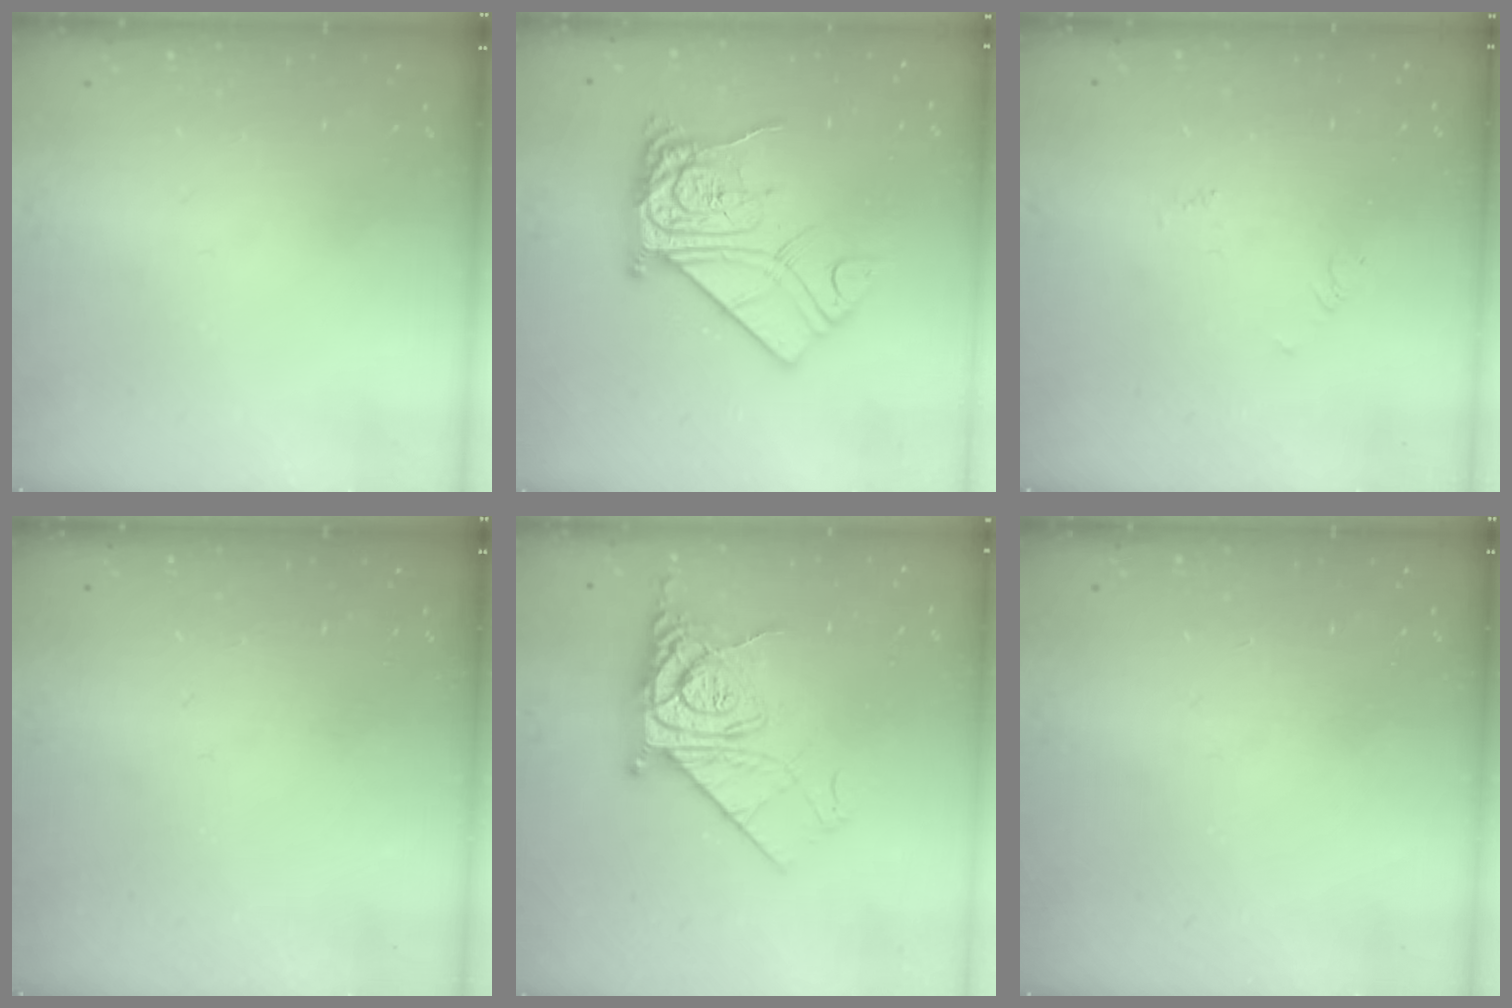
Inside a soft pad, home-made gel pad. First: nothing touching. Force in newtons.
{"total": 15.7, "press": 15.6, "slide": 1.6}
{"total": 2.7, "press": 2.7, "slide": 0.2}
{"total": 0.0}
{"total": 12.2, "press": 12.2, "slide": 1.1}
{"total": 0.0}